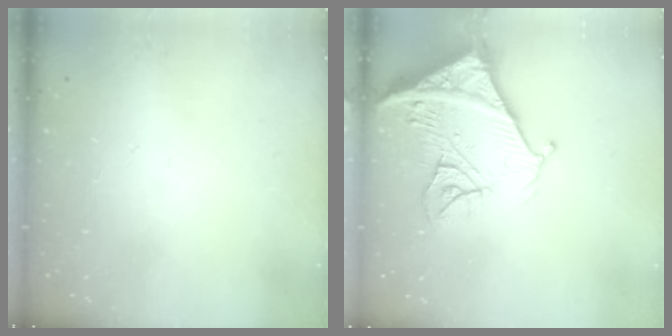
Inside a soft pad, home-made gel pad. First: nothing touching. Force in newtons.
{"total": 17.6, "press": 17.4, "slide": 2.1}